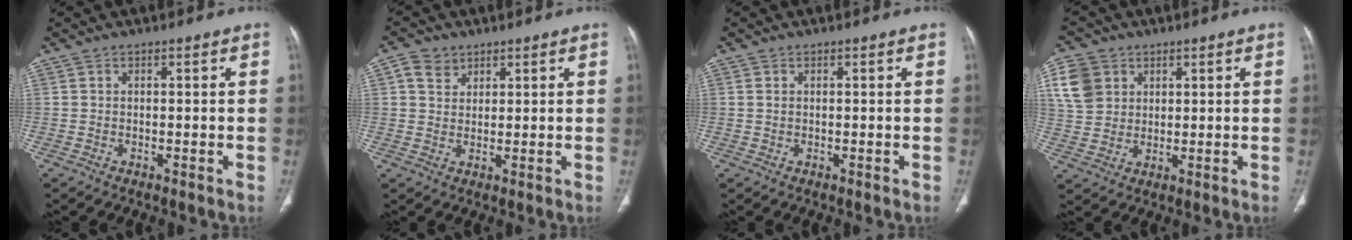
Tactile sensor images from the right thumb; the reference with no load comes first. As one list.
[{"total": 4.0, "force": [2.1, 3.1, 1.4], "torque": [-0.014, -0.008, 0.041]}, {"total": 0.7, "force": [0.1, 0.4, 0.5], "torque": [-0.011, -0.001, 0.003]}, {"total": 8.6, "force": [3.3, 7.0, 3.6], "torque": [-0.054, -0.002, 0.070]}]